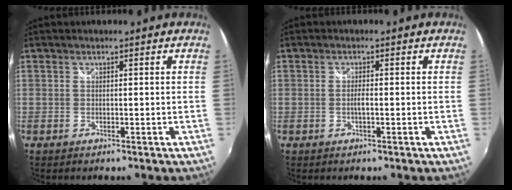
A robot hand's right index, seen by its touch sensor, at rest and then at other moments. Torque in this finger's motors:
{"motor_torque": [0.50, -0.03, 0.11, 0.04]}